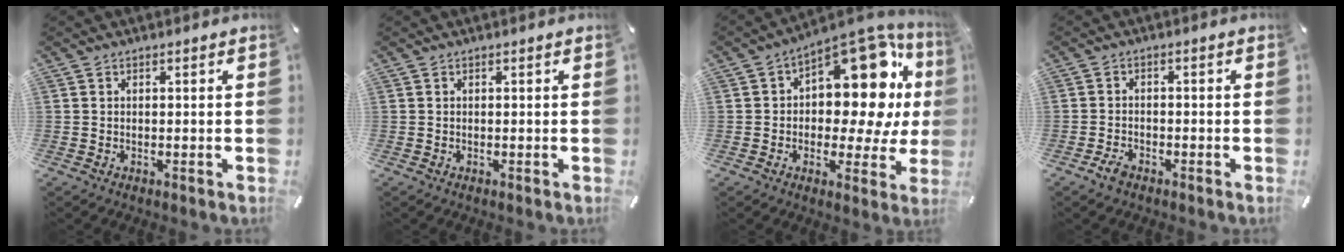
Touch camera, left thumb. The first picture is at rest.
{"total": 0.0}
{"total": 19.0, "force": [5.8, 10.9, 14.5], "torque": [-0.169, -0.065, 0.094]}
{"total": 2.9, "force": [-2.0, 1.5, 1.4], "torque": [-0.040, 0.006, -0.043]}